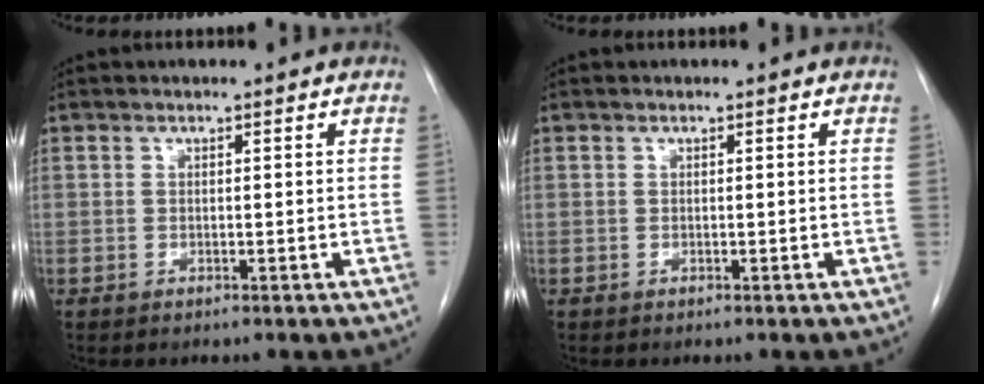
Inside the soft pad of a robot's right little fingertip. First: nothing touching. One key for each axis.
{"total": 0.0}